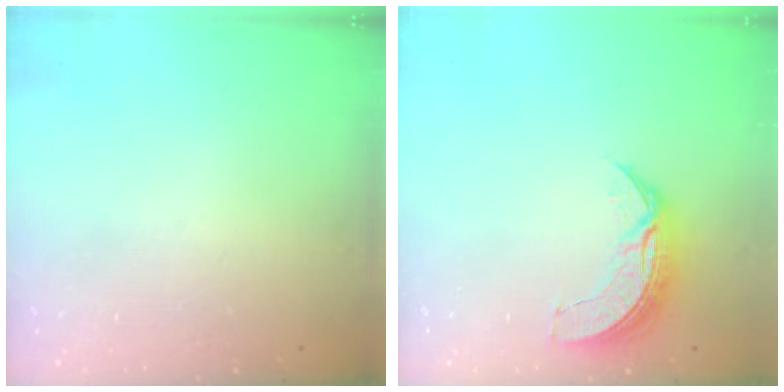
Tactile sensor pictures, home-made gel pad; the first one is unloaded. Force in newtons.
{"total": 7.7, "press": 7.7, "slide": 0.7}